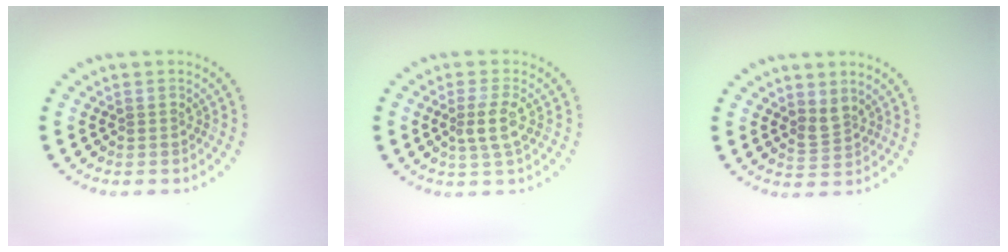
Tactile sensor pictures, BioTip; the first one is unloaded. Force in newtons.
{"total": 2.5, "press": 2.2, "slide": 1.1}
{"total": 1.7, "press": 1.3, "slide": 1.1}